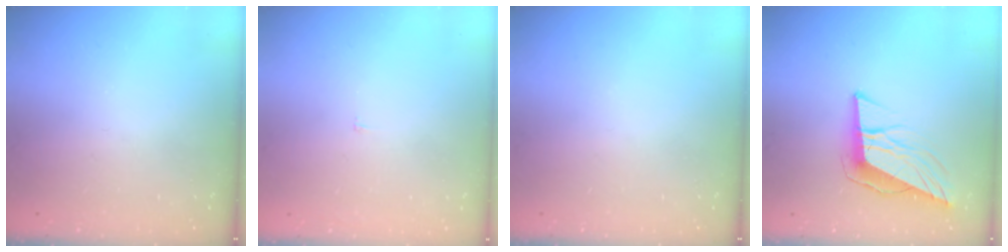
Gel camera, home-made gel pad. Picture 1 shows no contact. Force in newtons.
{"total": 2.2, "press": 2.2, "slide": 0.2}
{"total": 0.0}
{"total": 11.2, "press": 10.6, "slide": 3.7}